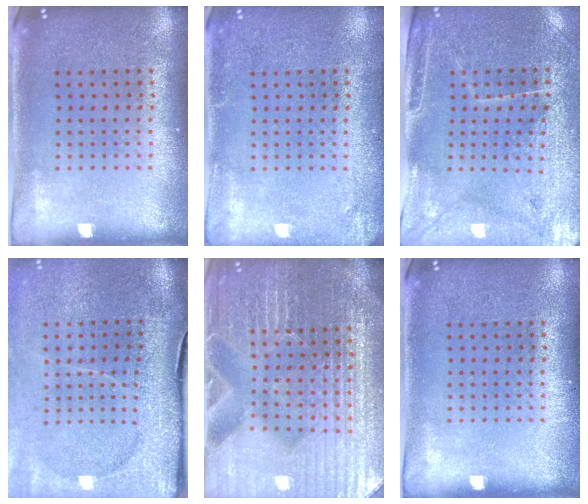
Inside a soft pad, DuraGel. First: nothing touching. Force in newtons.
{"total": 1.8, "press": 1.8, "slide": 0.2}
{"total": 3.3, "press": 3.2, "slide": 1.0}
{"total": 4.4, "press": 3.5, "slide": 2.6}
{"total": 5.7, "press": 5.2, "slide": 2.3}
{"total": 0.0}